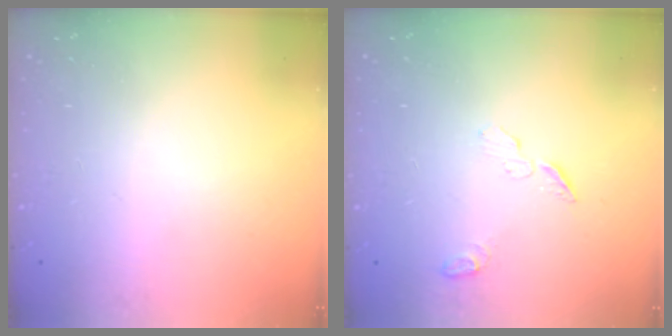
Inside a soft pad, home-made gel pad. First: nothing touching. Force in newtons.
{"total": 4.4, "press": 4.4, "slide": 0.5}